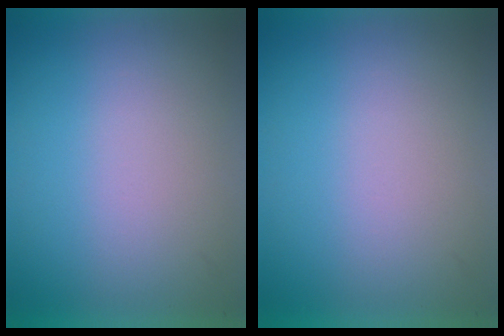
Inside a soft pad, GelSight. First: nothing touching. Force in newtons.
{"total": 1.5}